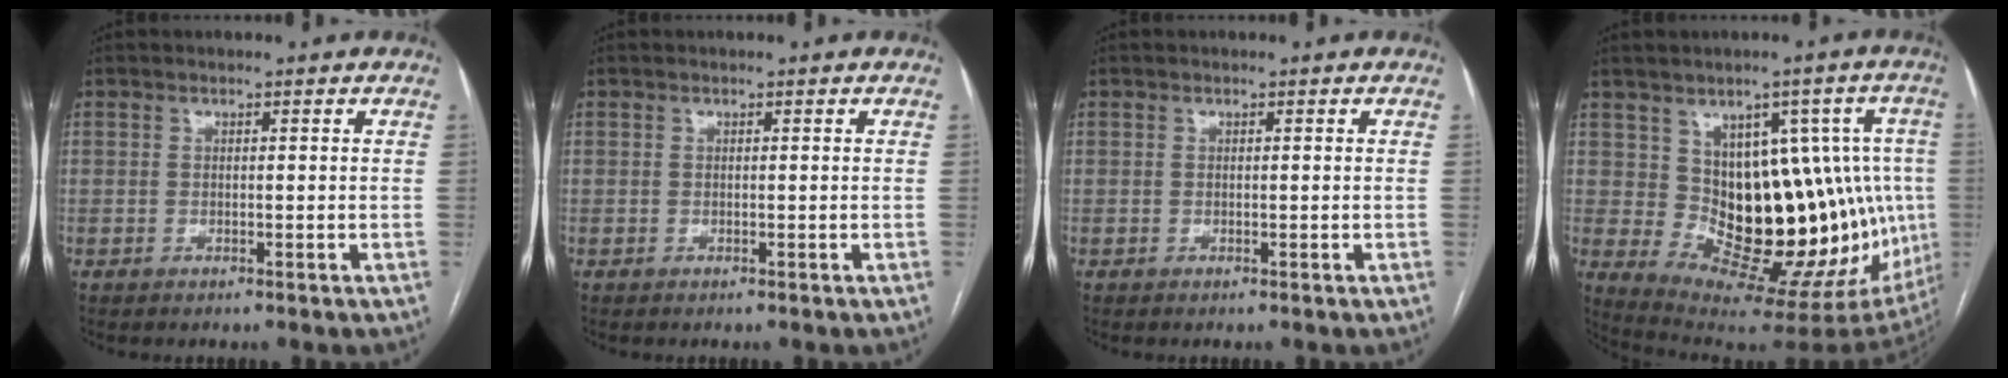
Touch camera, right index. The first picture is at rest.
{"total": 0.0}
{"total": 0.0}
{"total": 18.2, "force": [1.4, 8.9, 15.8], "torque": [-0.188, 0.026, 0.044]}